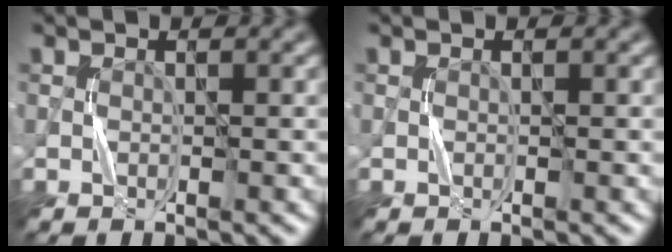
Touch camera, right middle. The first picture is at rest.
{"total": 0.0}